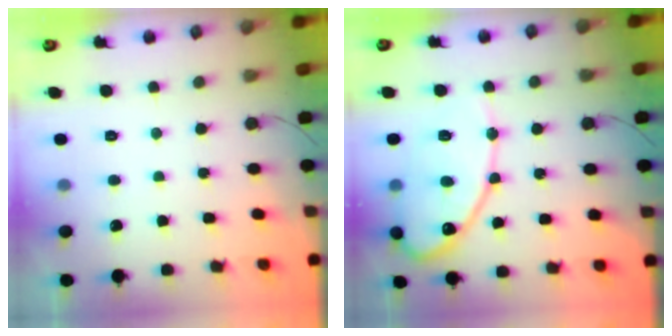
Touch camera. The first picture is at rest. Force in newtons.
{"total": 15.5, "press": 15.4, "slide": 0.7}